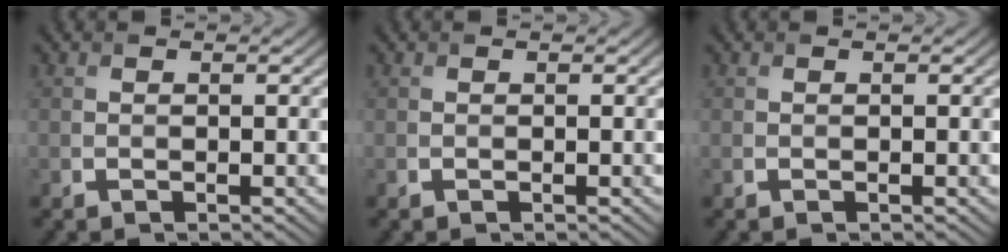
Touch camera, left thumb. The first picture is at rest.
{"total": 0.0}
{"total": 0.0}